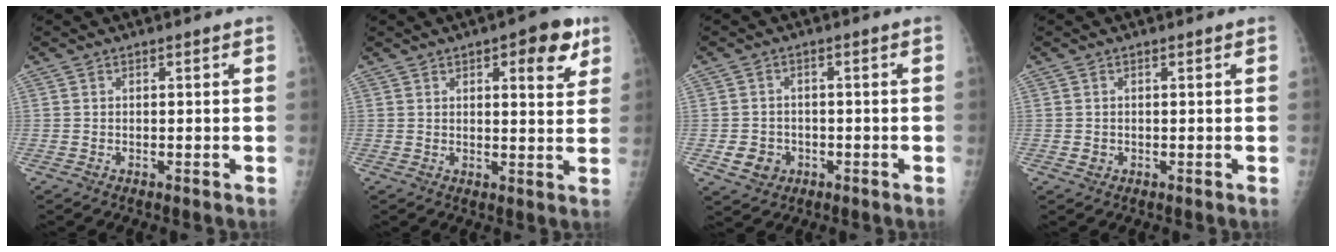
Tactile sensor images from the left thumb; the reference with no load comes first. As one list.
[{"total": 8.6, "force": [4.2, 3.2, 6.7], "torque": [-0.061, -0.015, 0.049]}, {"total": 4.5, "force": [-1.3, 4.0, 1.6], "torque": [-0.011, 0.005, -0.015]}, {"total": 1.1, "force": [0.1, 1.0, 0.4], "torque": [-0.003, 0.000, 0.004]}]